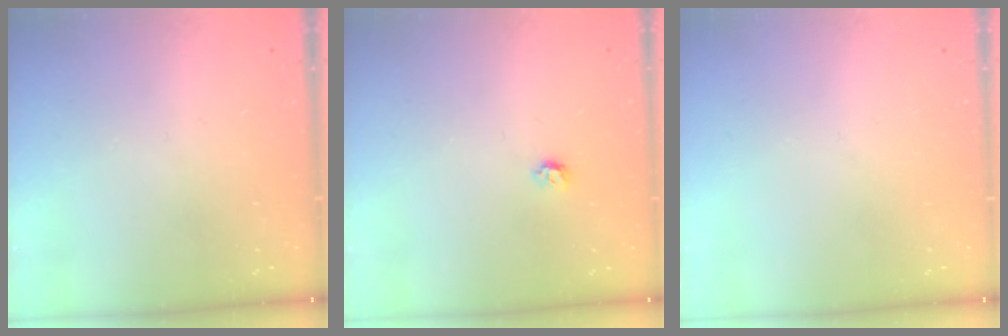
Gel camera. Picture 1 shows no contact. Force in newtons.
{"total": 3.8, "press": 3.7, "slide": 0.6}
{"total": 0.0}